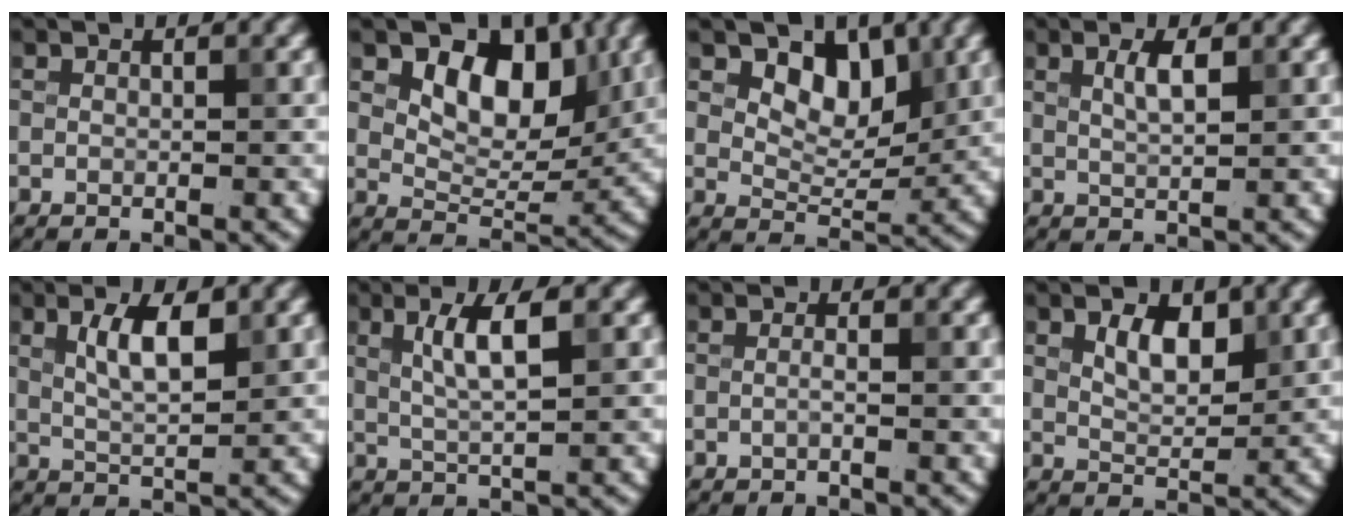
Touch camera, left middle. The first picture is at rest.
{"total": 6.8, "force": [2.7, 4.1, 4.6], "torque": [-0.064, -0.010, 0.037]}
{"total": 4.4, "force": [2.3, 2.7, 2.7], "torque": [-0.041, -0.010, 0.030]}
{"total": 2.0, "force": [0.8, 0.5, 1.7], "torque": [-0.033, 0.001, 0.015]}
{"total": 3.7, "force": [1.5, 1.2, 3.2], "torque": [-0.062, 0.002, 0.027]}
{"total": 3.8, "force": [1.3, 0.8, 3.5], "torque": [-0.067, 0.000, 0.026]}
{"total": 0.7, "force": [-0.2, 0.1, 0.7], "torque": [-0.014, -0.003, -0.006]}
{"total": 3.1, "force": [1.5, 1.6, 2.3], "torque": [-0.042, -0.001, 0.027]}